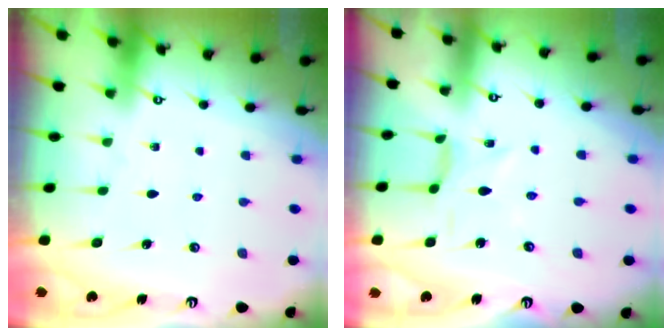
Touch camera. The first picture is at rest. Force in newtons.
{"total": 1.9, "press": 1.9, "slide": 0.4}